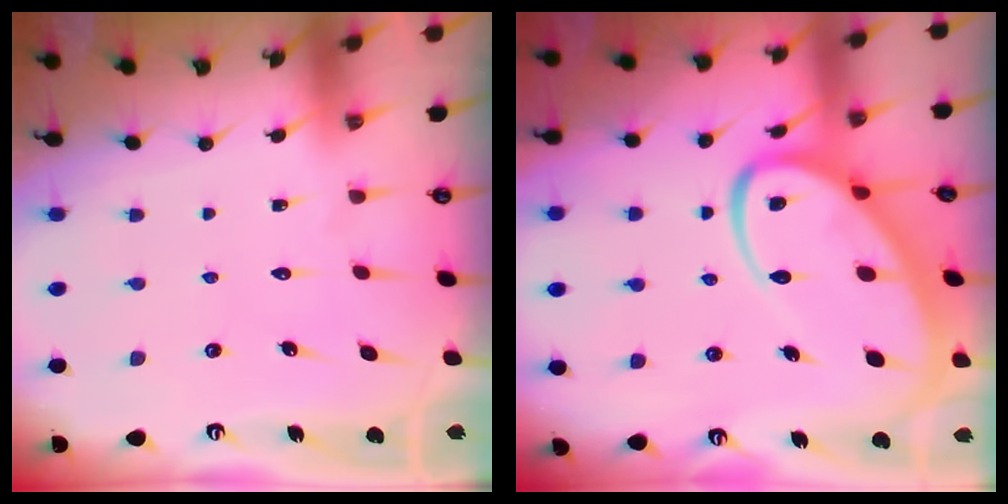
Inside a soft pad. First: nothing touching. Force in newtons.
{"total": 14.1, "press": 14.1, "slide": 1.2}